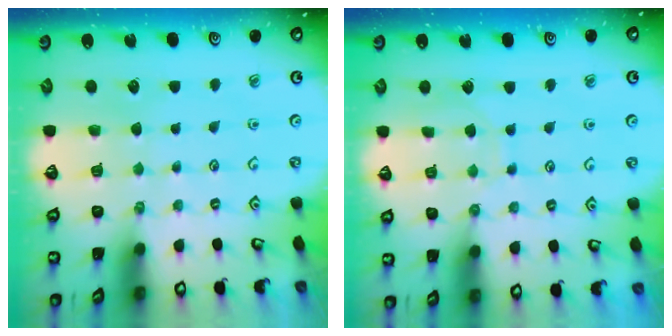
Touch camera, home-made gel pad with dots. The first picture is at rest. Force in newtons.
{"total": 5.7, "press": 5.7, "slide": 0.4}